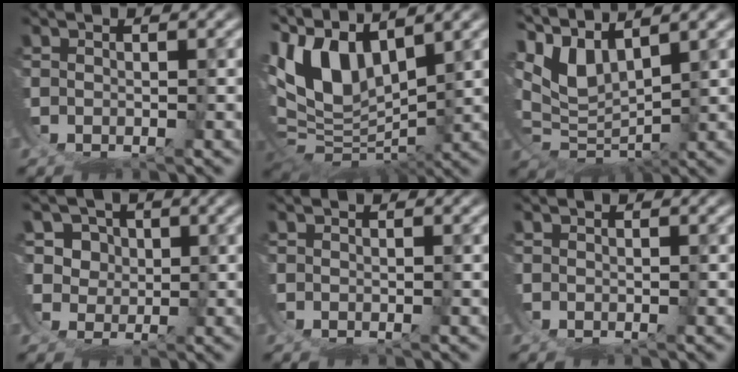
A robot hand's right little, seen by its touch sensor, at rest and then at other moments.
{"total": 11.4, "force": [0.4, 7.8, 8.3], "torque": [-0.185, -0.047, 0.023]}
{"total": 10.7, "force": [1.6, 7.8, 7.2], "torque": [-0.161, -0.031, 0.033]}
{"total": 7.1, "force": [1.1, 6.4, 3.0], "torque": [-0.090, -0.027, 0.021]}
{"total": 0.0}
{"total": 0.0}